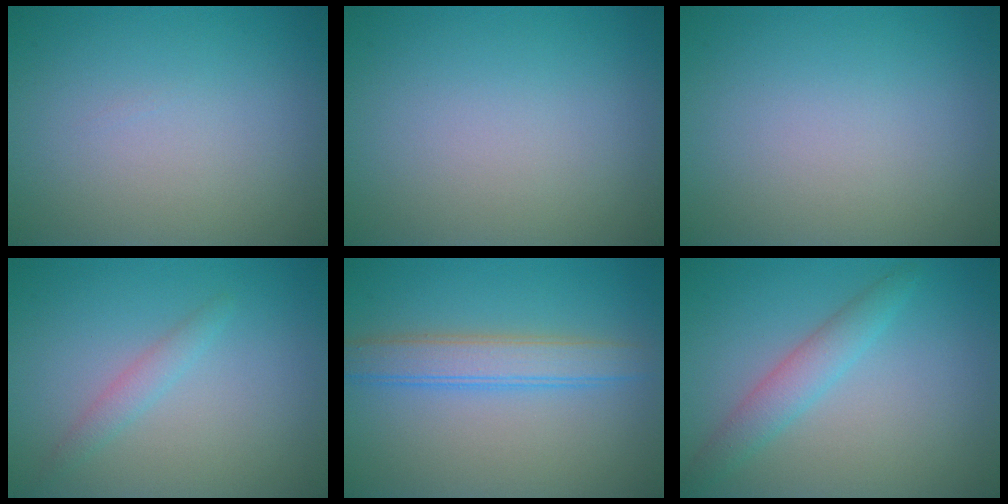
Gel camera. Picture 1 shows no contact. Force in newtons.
{"total": 0.0}
{"total": 0.0}
{"total": 1.5, "press": 1.5, "slide": 0.1}
{"total": 3.5, "press": 3.5, "slide": 0.1}
{"total": 2.6, "press": 2.6, "slide": 0.0}